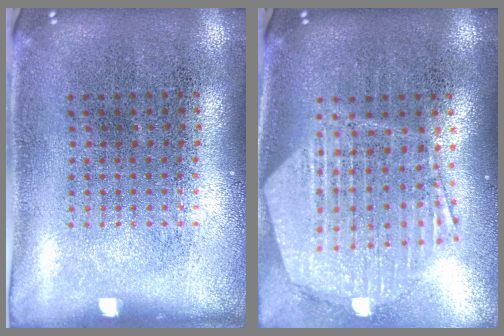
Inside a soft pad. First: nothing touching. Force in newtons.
{"total": 1.8, "press": 1.7, "slide": 0.7}